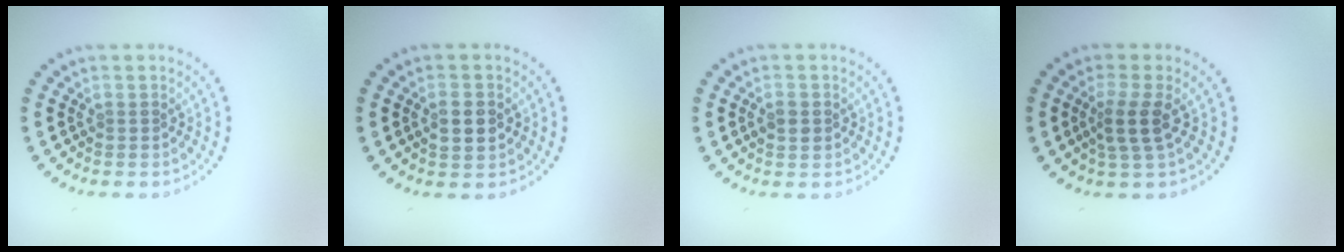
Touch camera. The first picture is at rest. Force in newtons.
{"total": 2.1, "press": 2.0, "slide": 0.2}
{"total": 1.4, "press": 1.4, "slide": 0.1}
{"total": 2.5, "press": 2.0, "slide": 1.5}